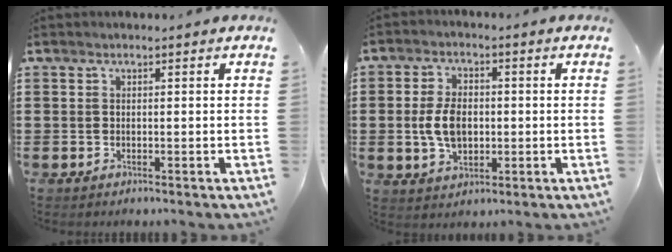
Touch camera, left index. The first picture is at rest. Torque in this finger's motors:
{"motor_torque": [1.36, 0.78, 0.63, 0.17]}